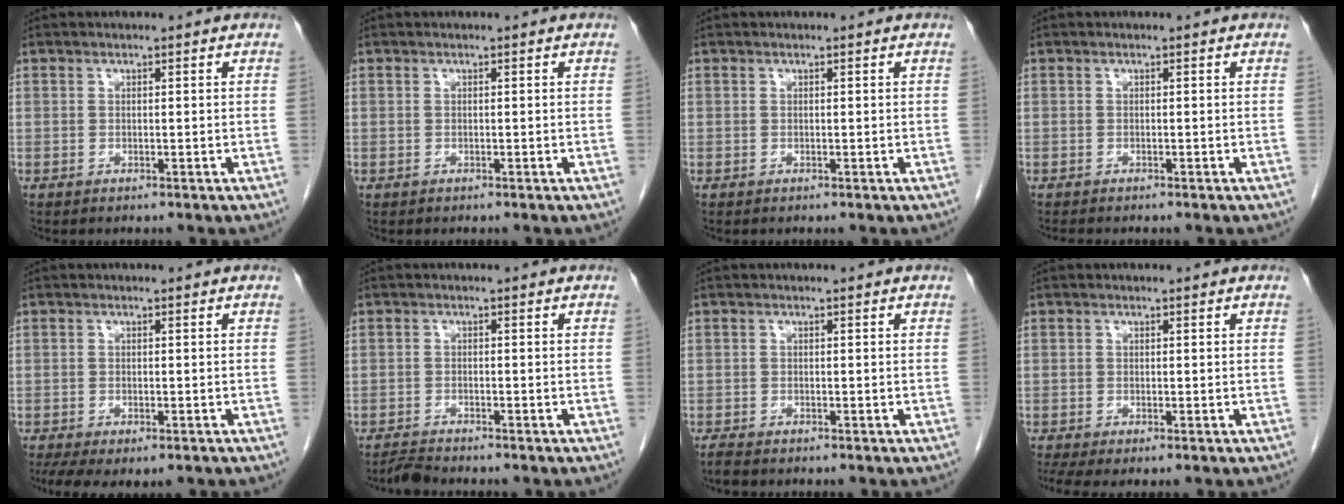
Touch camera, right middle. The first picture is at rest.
{"total": 0.0}
{"total": 0.0}
{"total": 1.6, "force": [-1.5, 0.2, 0.7], "torque": [-0.016, -0.005, -0.019]}
{"total": 7.4, "force": [-5.0, 3.0, 4.6], "torque": [-0.084, -0.015, -0.075]}
{"total": 1.9, "force": [-1.9, -0.3, 0.1], "torque": [-0.008, -0.011, -0.036]}
{"total": 1.4, "force": [-1.3, 0.2, 0.6], "torque": [-0.020, -0.006, -0.024]}
{"total": 3.5, "force": [-2.4, 0.8, 2.4], "torque": [-0.047, -0.014, -0.043]}